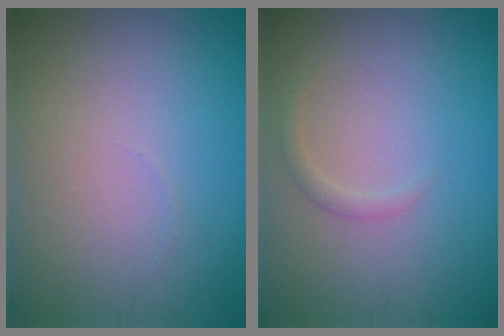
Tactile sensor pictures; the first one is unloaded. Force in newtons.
{"total": 0.9, "press": 0.9, "slide": 0.0}